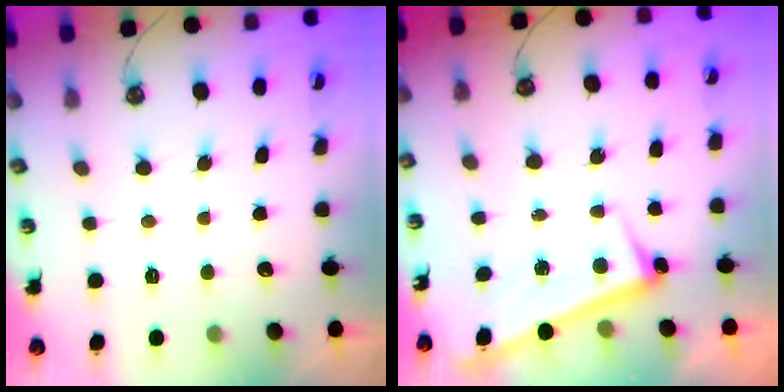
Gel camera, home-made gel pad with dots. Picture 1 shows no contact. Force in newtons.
{"total": 2.8, "press": 2.7, "slide": 0.4}